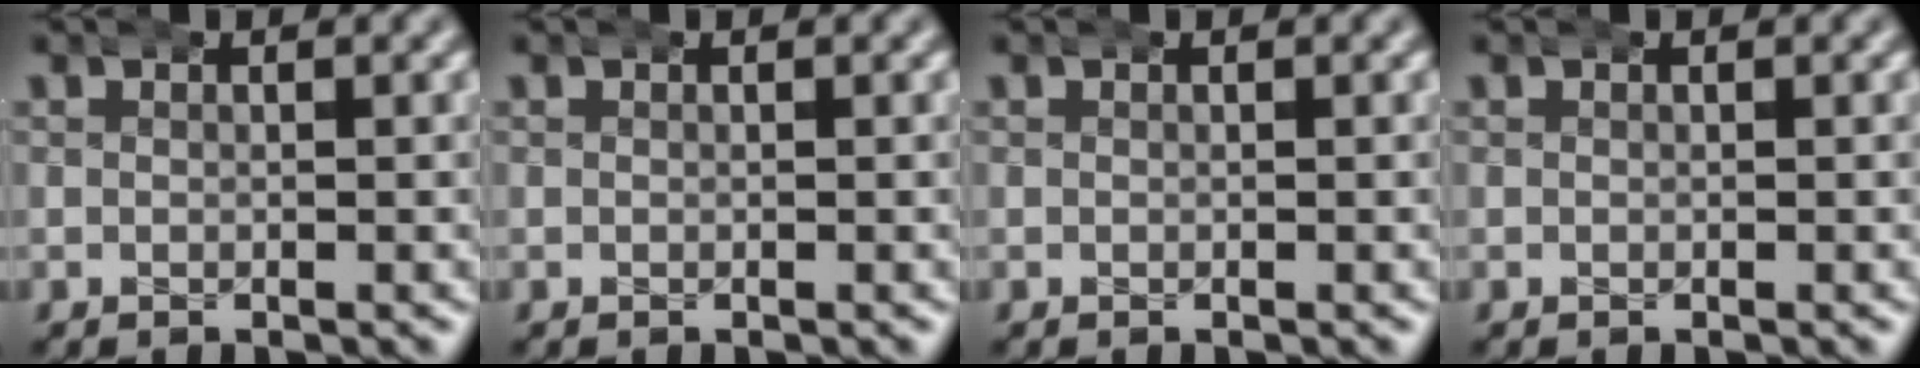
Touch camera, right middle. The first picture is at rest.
{"total": 0.0}
{"total": 0.0}
{"total": 0.0}